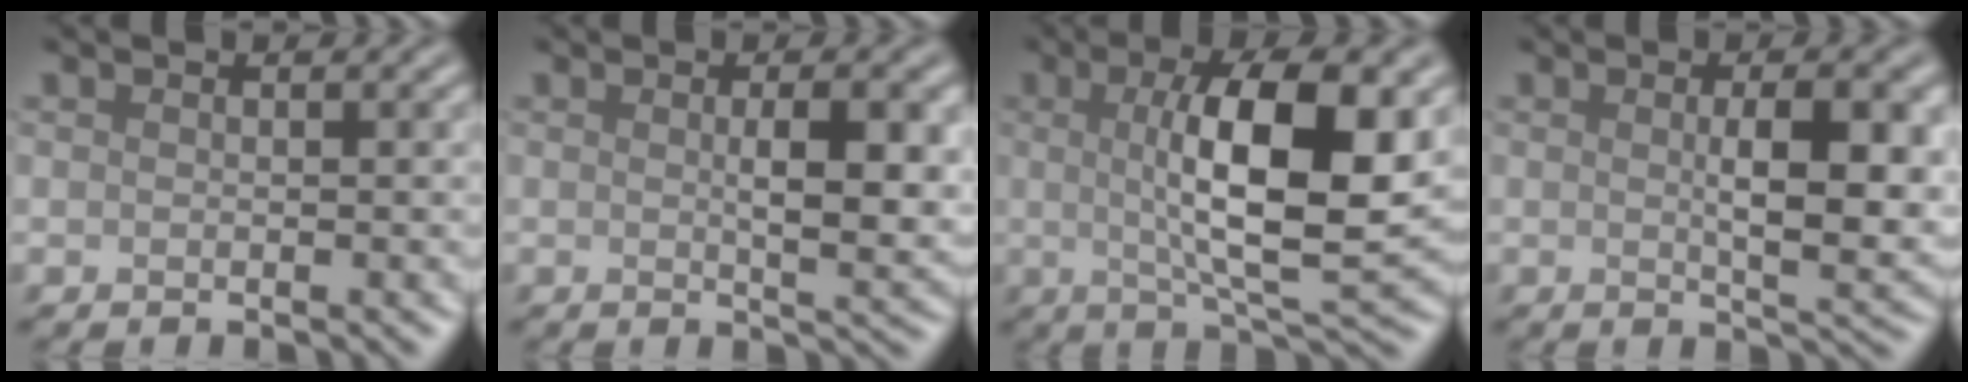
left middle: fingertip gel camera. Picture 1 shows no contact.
{"total": 4.6, "force": [0.4, 1.2, 4.4], "torque": [-0.066, -0.001, 0.010]}
{"total": 10.3, "force": [1.2, 2.8, 9.8], "torque": [-0.146, -0.001, 0.023]}
{"total": 6.3, "force": [0.5, 1.6, 6.1], "torque": [-0.088, -0.002, 0.012]}